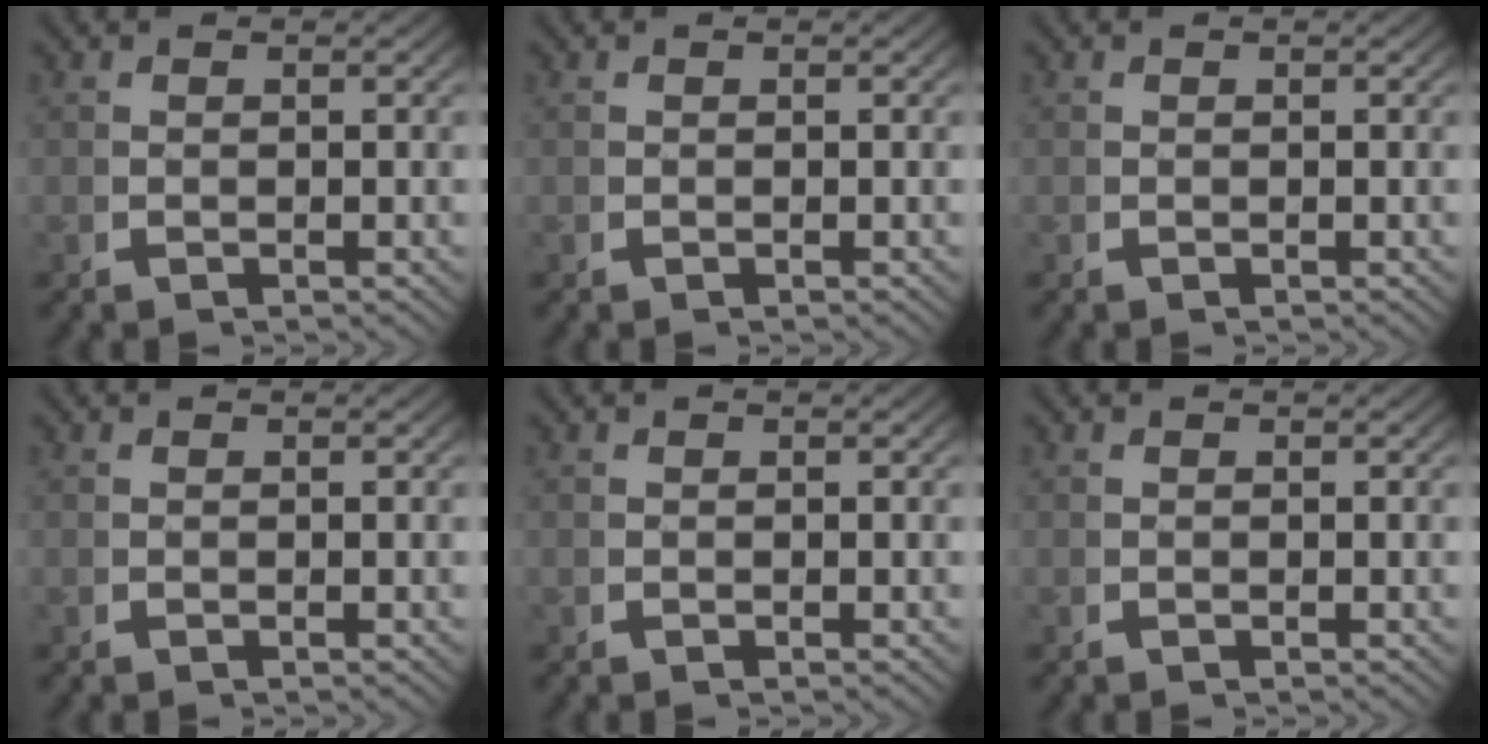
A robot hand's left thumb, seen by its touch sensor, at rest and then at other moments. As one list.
[{"total": 0.0}, {"total": 0.0}, {"total": 0.0}, {"total": 0.0}, {"total": 0.0}]